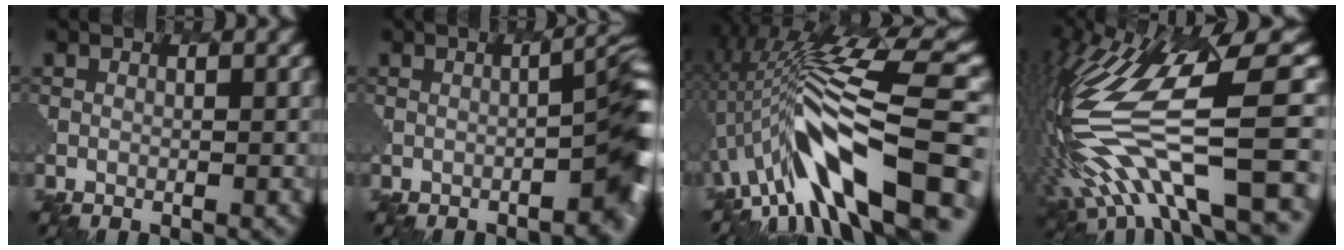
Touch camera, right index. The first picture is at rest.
{"total": 3.4, "force": [-0.9, -0.1, 3.3], "torque": [-0.042, 0.012, -0.036]}
{"total": 8.6, "force": [-1.8, 2.1, 8.1], "torque": [-0.165, 0.042, -0.060]}
{"total": 10.2, "force": [0.0, 3.4, 9.6], "torque": [-0.247, 0.049, -0.031]}